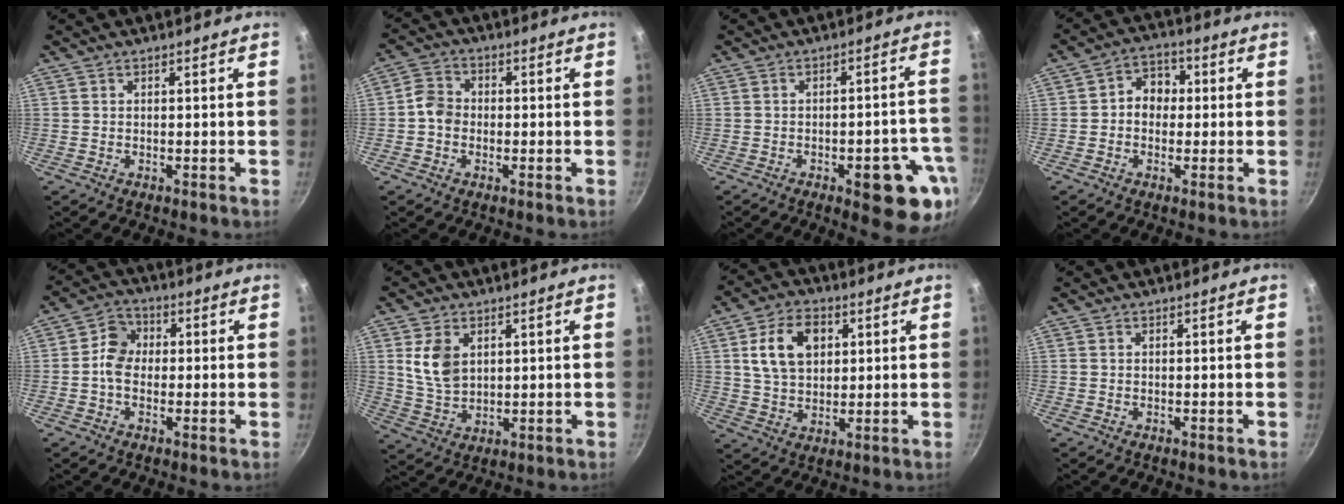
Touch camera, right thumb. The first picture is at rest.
{"total": 4.4, "force": [-0.9, 3.7, 2.2], "torque": [-0.024, 0.017, -0.029]}
{"total": 12.3, "force": [-5.0, 4.4, 10.4], "torque": [-0.086, 0.024, -0.059]}
{"total": 6.2, "force": [0.1, 5.1, 3.4], "torque": [-0.015, 0.015, -0.011]}
{"total": 6.1, "force": [-0.3, 5.0, 3.5], "torque": [-0.036, 0.015, -0.021]}
{"total": 7.8, "force": [2.5, 5.3, 5.2], "torque": [-0.088, -0.018, 0.055]}
{"total": 11.1, "force": [3.1, 7.7, 7.4], "torque": [-0.112, -0.001, 0.052]}
{"total": 0.0}